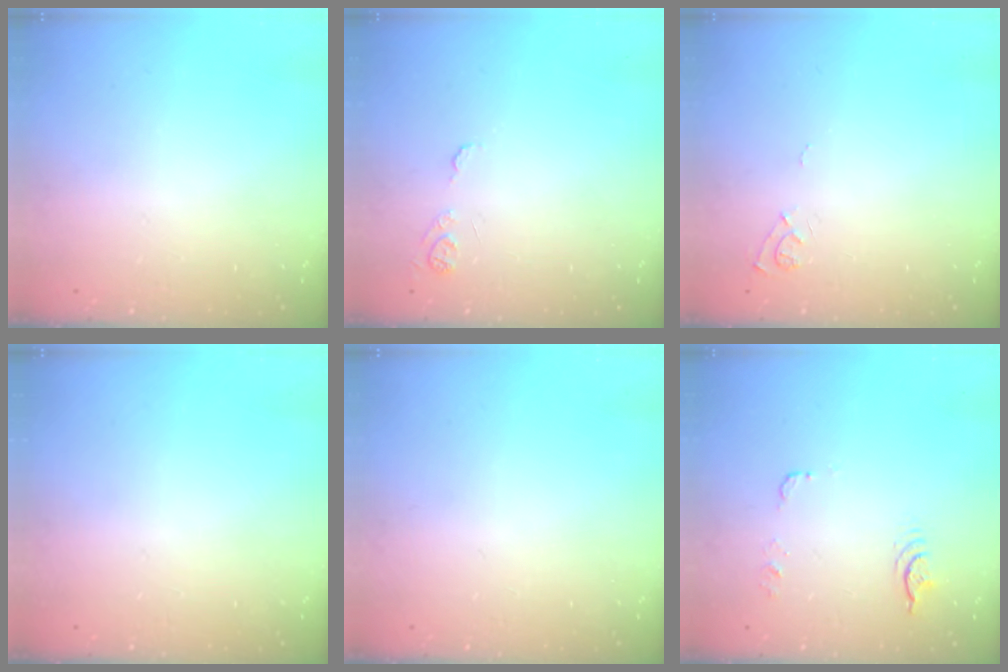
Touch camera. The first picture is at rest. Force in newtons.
{"total": 7.2, "press": 7.2, "slide": 0.7}
{"total": 6.8, "press": 6.8, "slide": 0.6}
{"total": 0.0}
{"total": 0.0}
{"total": 14.8, "press": 7.2, "slide": 12.9}